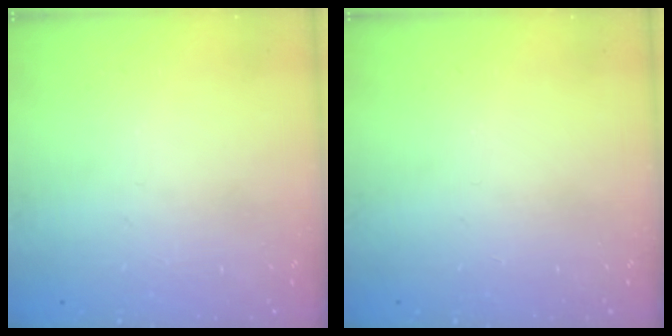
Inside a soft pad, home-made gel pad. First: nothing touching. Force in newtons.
{"total": 0.0}